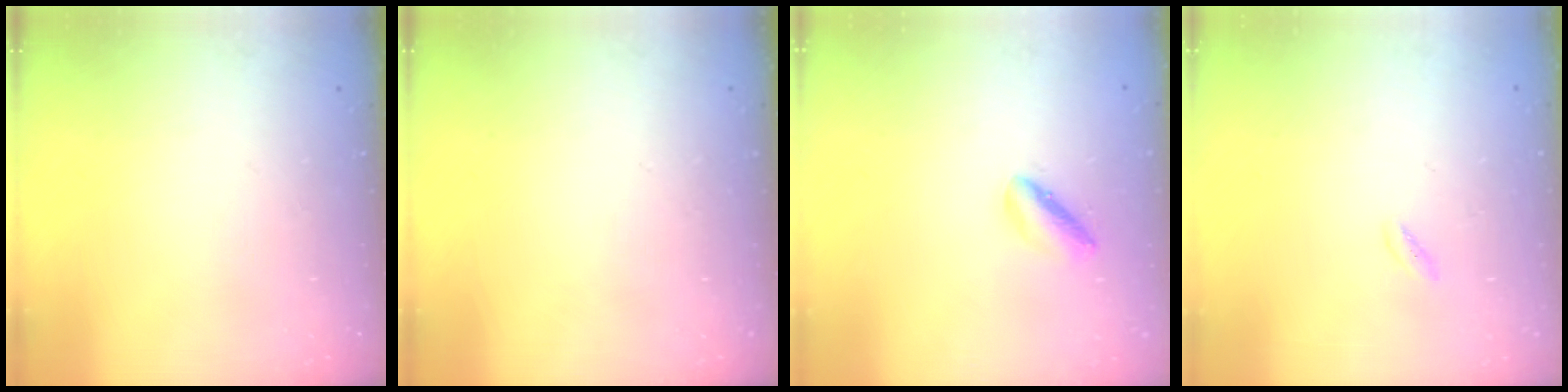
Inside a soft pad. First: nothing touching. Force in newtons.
{"total": 0.0}
{"total": 2.0, "press": 1.9, "slide": 0.5}
{"total": 0.9, "press": 0.8, "slide": 0.5}